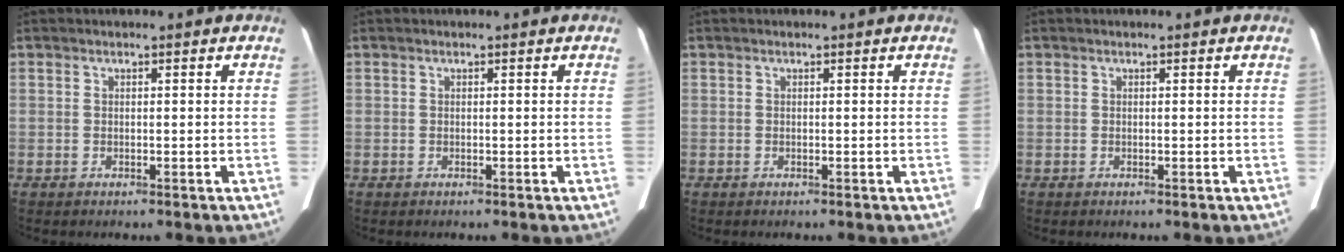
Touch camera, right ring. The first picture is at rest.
{"total": 0.0}
{"total": 0.0}
{"total": 0.0}